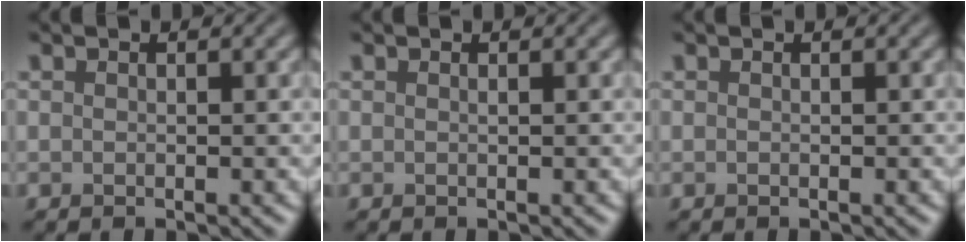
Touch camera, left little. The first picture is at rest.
{"total": 0.0}
{"total": 0.0}